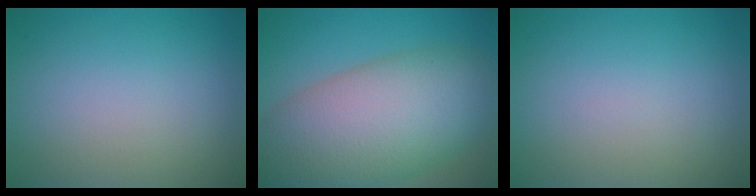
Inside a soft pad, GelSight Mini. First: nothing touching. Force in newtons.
{"total": 12.2, "press": 12.2, "slide": 0.6}
{"total": 0.0}